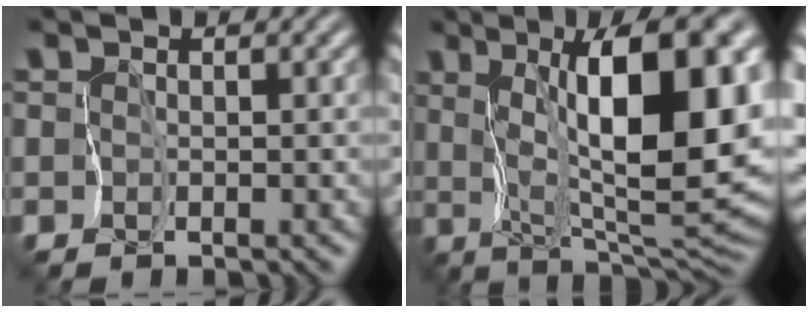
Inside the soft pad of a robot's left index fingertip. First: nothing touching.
{"total": 12.5, "force": [3.2, 3.6, 11.5], "torque": [-0.159, 0.002, 0.060]}